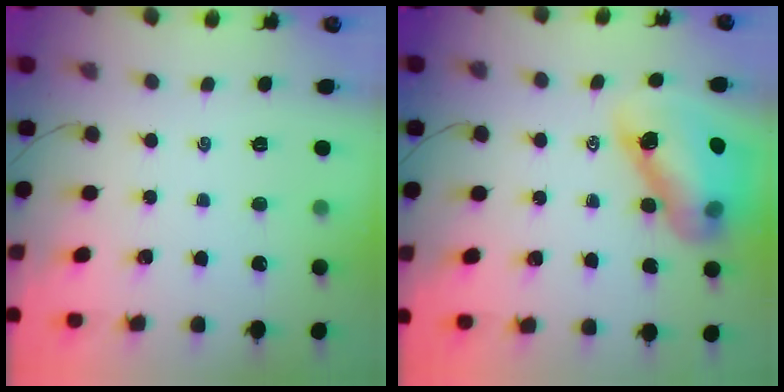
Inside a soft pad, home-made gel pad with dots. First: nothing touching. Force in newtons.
{"total": 14.2, "press": 13.5, "slide": 4.3}